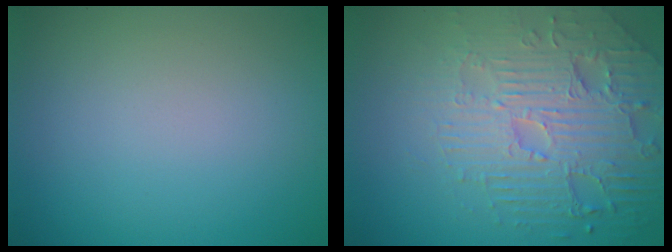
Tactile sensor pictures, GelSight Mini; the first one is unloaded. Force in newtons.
{"total": 6.9, "press": 5.3, "slide": 4.4}